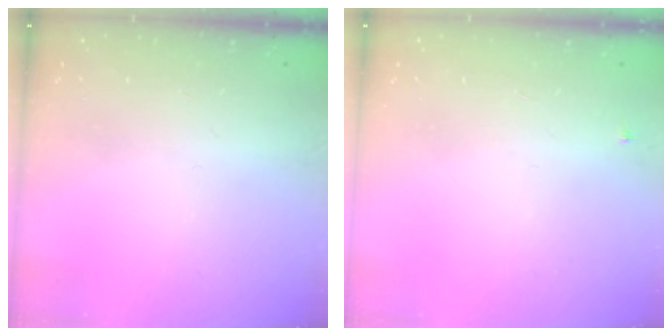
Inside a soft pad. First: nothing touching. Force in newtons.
{"total": 2.7, "press": 2.7, "slide": 0.4}